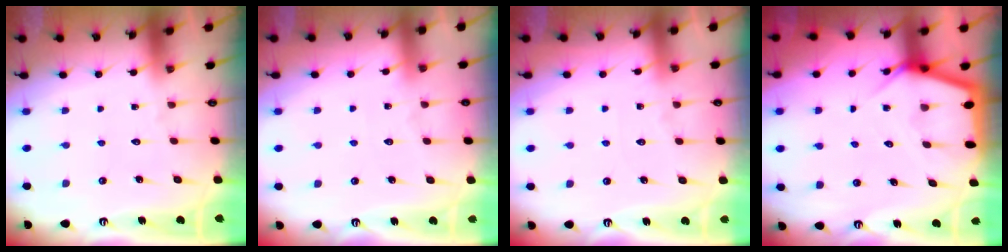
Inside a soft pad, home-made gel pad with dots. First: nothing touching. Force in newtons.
{"total": 3.2, "press": 3.1, "slide": 0.4}
{"total": 3.2, "press": 3.2, "slide": 0.6}
{"total": 5.0, "press": 5.0, "slide": 0.3}